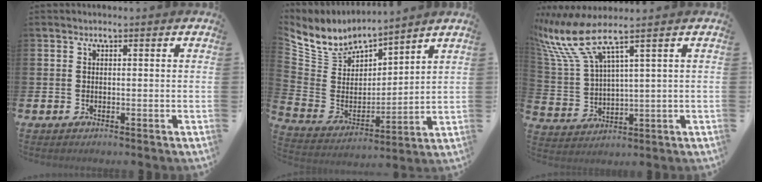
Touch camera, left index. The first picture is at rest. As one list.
[{"total": 6.9, "force": [6.5, 2.3, 0.0], "torque": [-0.048, -0.059, 0.114]}, {"total": 8.7, "force": [6.4, 1.6, 5.7], "torque": [-0.142, -0.030, 0.109]}]